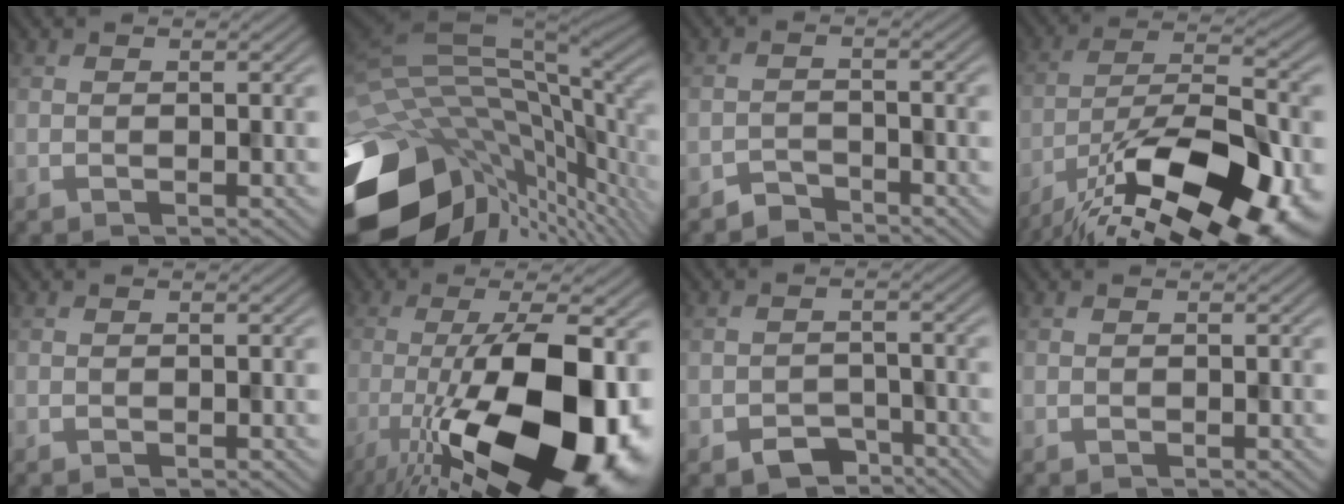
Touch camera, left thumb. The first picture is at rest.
{"total": 17.2, "force": [-5.4, 10.0, 12.9], "torque": [-0.272, -0.029, -0.066]}
{"total": 2.3, "force": [-2.1, 0.7, 0.3], "torque": [0.001, 0.007, -0.046]}
{"total": 18.7, "force": [-11.3, 6.7, 13.3], "torque": [-0.224, -0.027, -0.183]}
{"total": 0.0}
{"total": 20.4, "force": [-7.2, 7.4, 17.6], "torque": [-0.301, -0.017, -0.113]}
{"total": 3.9, "force": [-2.7, 2.3, 1.6], "torque": [-0.026, -0.008, -0.050]}
{"total": 0.0}